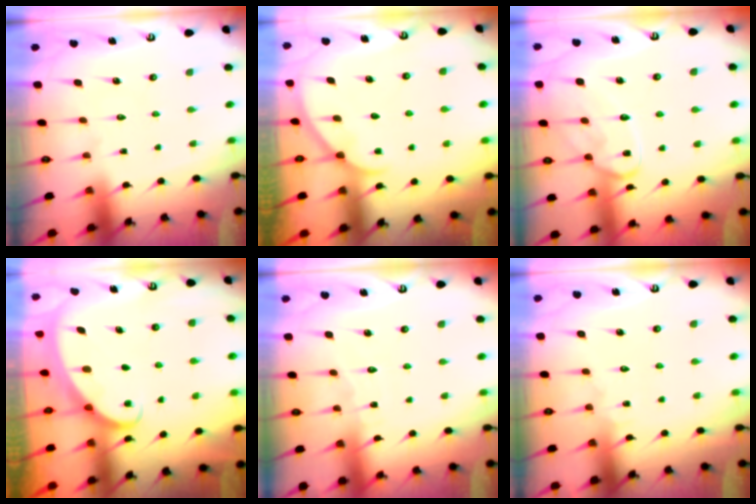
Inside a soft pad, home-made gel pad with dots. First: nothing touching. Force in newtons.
{"total": 3.2, "press": 3.2, "slide": 0.1}
{"total": 12.7, "press": 12.7, "slide": 1.0}
{"total": 2.2, "press": 2.2, "slide": 0.1}
{"total": 3.5, "press": 3.5, "slide": 0.4}
{"total": 3.7, "press": 3.7, "slide": 0.4}